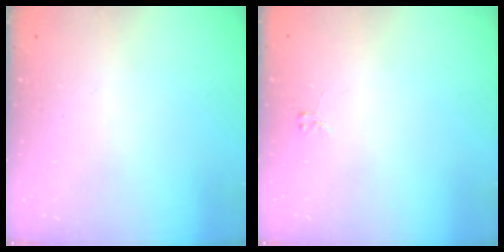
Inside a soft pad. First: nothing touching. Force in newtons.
{"total": 2.6, "press": 2.6, "slide": 0.3}